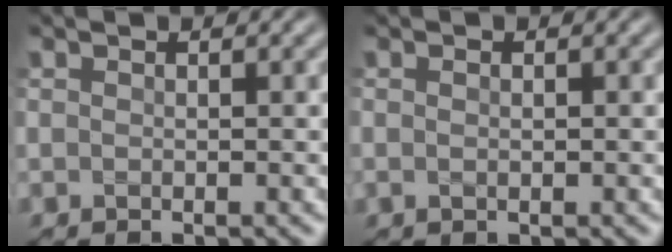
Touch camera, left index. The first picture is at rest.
{"total": 0.7, "force": [-0.1, 0.2, 0.7], "torque": [-0.015, 0.004, -0.001]}